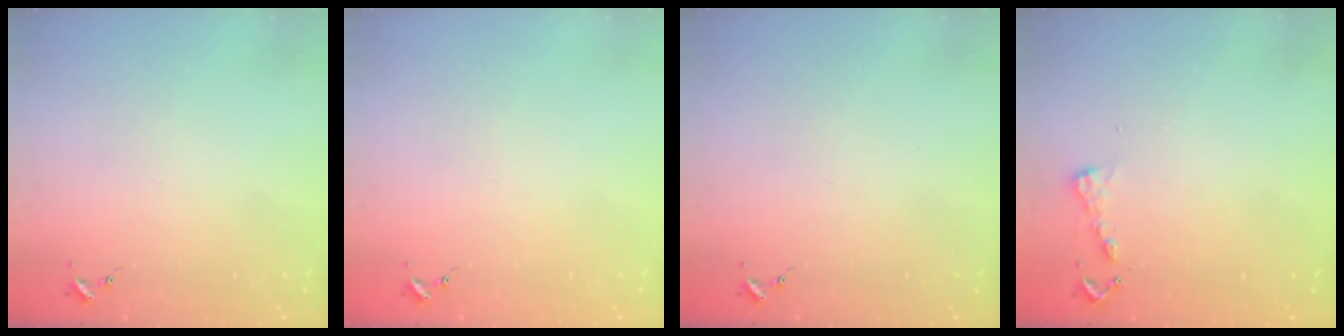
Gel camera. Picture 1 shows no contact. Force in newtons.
{"total": 0.0}
{"total": 0.0}
{"total": 4.6, "press": 4.6, "slide": 0.4}